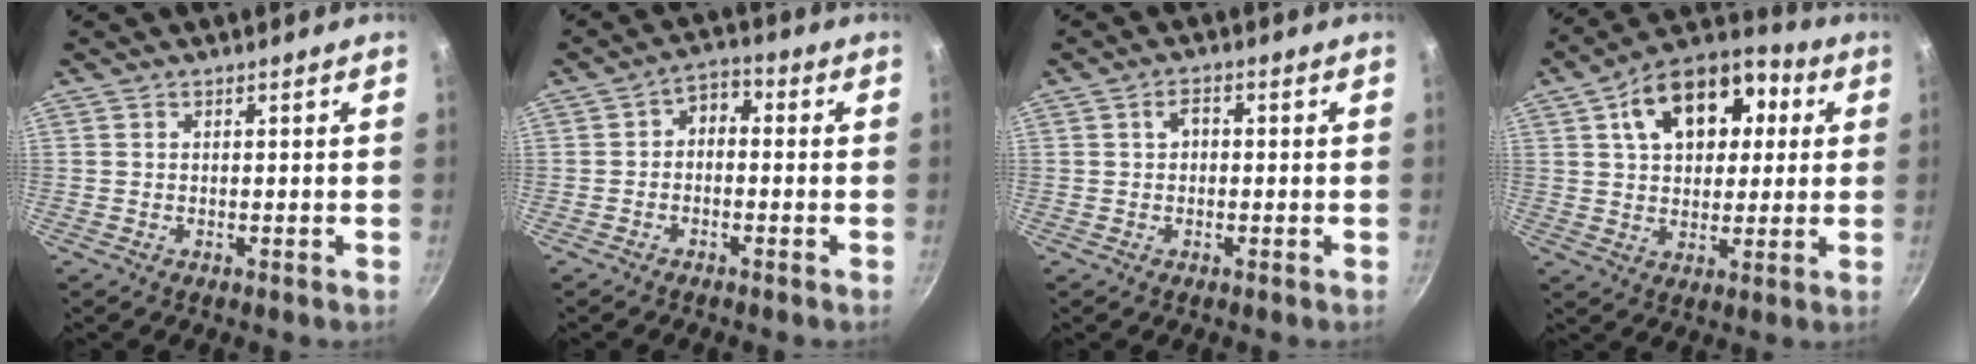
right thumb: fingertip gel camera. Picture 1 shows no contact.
{"total": 4.1, "force": [-0.5, 2.9, 2.8], "torque": [-0.030, 0.021, -0.020]}
{"total": 2.4, "force": [0.1, 1.7, 1.7], "torque": [-0.022, 0.011, -0.001]}
{"total": 17.9, "force": [5.4, 11.9, 12.2], "torque": [-0.167, 0.017, 0.073]}